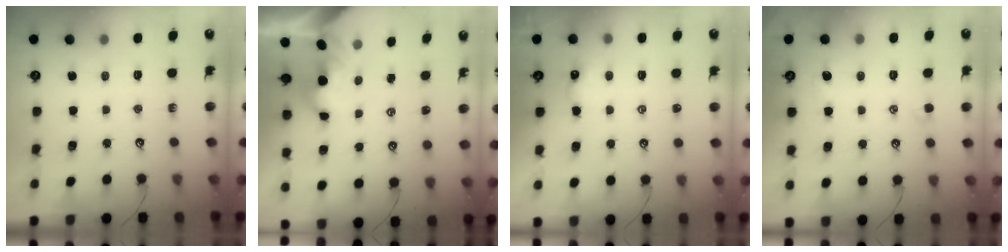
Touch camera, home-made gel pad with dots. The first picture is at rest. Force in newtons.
{"total": 1.9, "press": 1.9, "slide": 0.1}
{"total": 1.2, "press": 1.2, "slide": 0.4}
{"total": 0.6, "press": 0.2, "slide": 0.6}